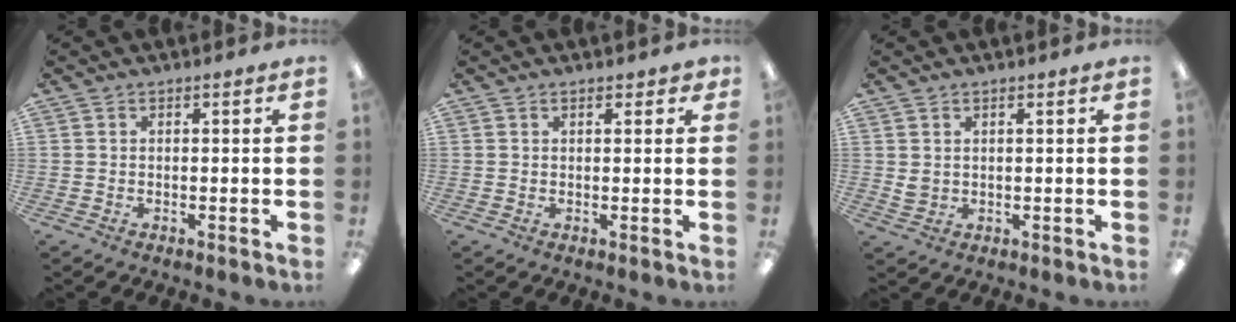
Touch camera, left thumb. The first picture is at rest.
{"total": 2.0, "force": [1.2, 1.0, 1.1], "torque": [-0.008, -0.005, 0.019]}
{"total": 2.2, "force": [1.2, 1.6, 0.8], "torque": [-0.009, -0.001, 0.020]}